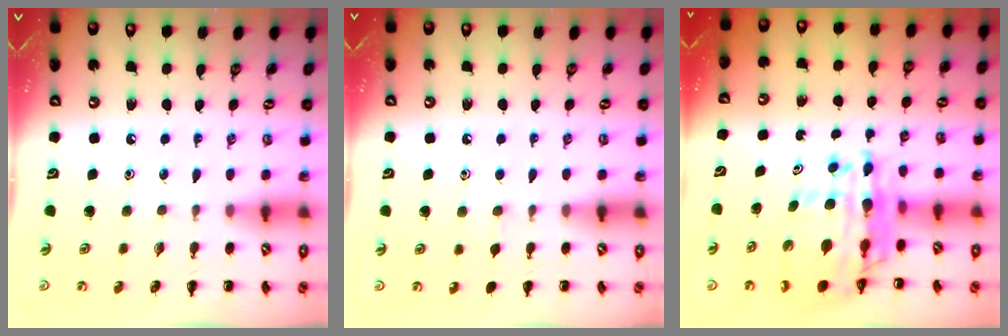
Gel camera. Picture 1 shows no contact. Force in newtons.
{"total": 2.8, "press": 2.5, "slide": 1.3}
{"total": 15.2, "press": 14.6, "slide": 4.2}